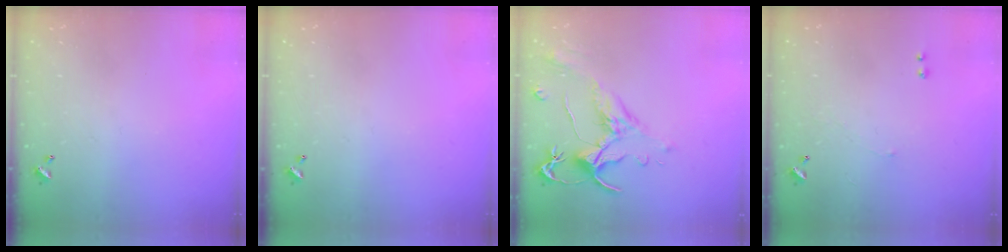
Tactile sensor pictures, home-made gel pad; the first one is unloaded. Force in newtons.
{"total": 0.0}
{"total": 1.5, "press": 1.0, "slide": 1.1}
{"total": 1.2, "press": 1.0, "slide": 0.6}